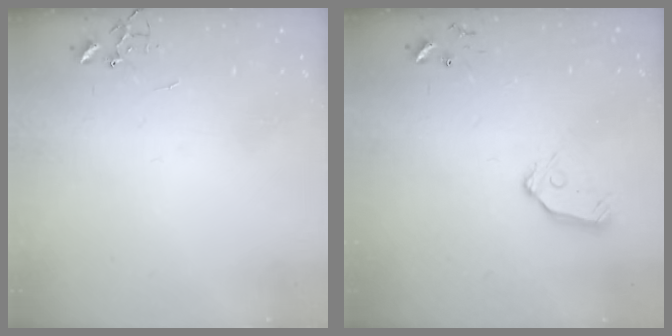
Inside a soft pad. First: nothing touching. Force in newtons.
{"total": 8.0, "press": 8.0, "slide": 0.5}